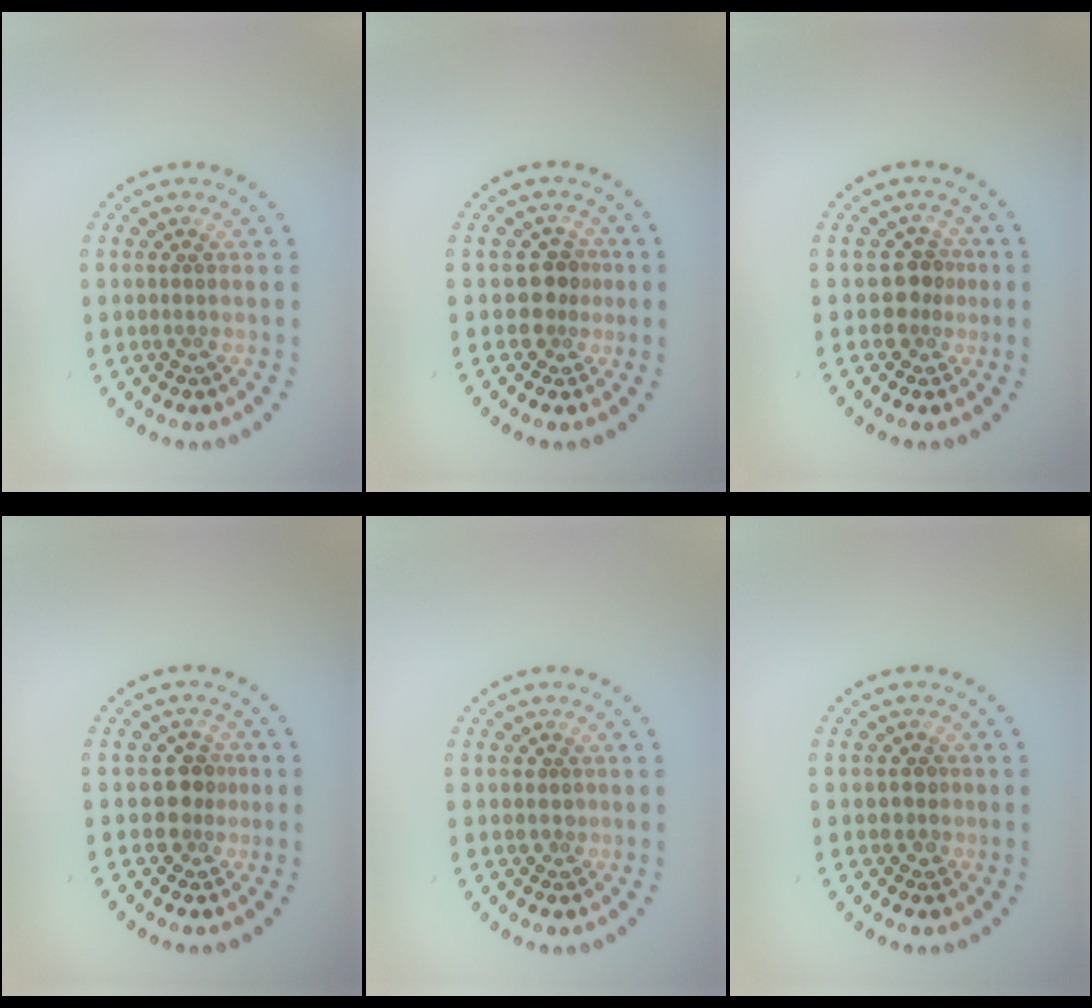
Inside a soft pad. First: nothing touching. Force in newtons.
{"total": 2.3, "press": 1.8, "slide": 1.5}
{"total": 2.5, "press": 1.8, "slide": 1.6}
{"total": 2.2, "press": 1.8, "slide": 1.4}
{"total": 0.6, "press": 0.3, "slide": 0.6}
{"total": 1.3, "press": 1.2, "slide": 0.6}